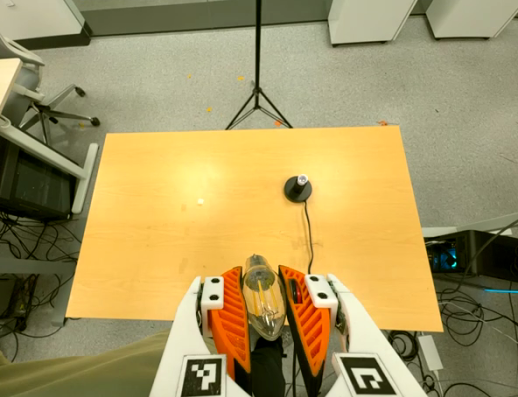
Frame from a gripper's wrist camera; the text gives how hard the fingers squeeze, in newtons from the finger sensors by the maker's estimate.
{"total": 20.5, "left": 22.2, "right": 18.8}